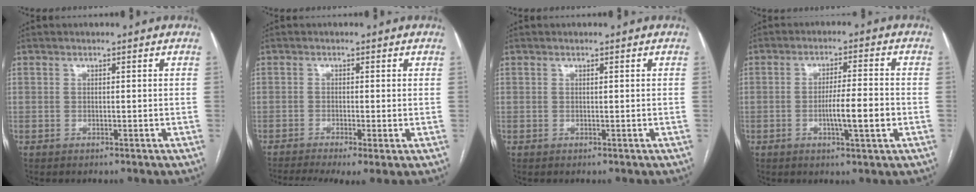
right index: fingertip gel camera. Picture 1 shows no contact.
{"total": 7.7, "force": [-4.8, 1.6, 5.8], "torque": [-0.099, -0.010, -0.082]}
{"total": 0.0}
{"total": 6.5, "force": [-1.6, 0.3, 6.3], "torque": [-0.107, -0.002, -0.025]}